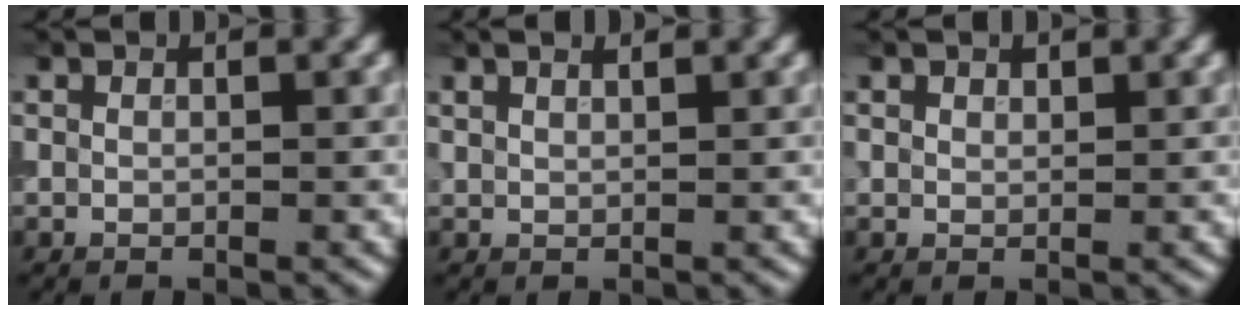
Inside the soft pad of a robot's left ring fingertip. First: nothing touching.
{"total": 2.1, "force": [1.6, 0.8, 1.2], "torque": [-0.008, 0.011, 0.001]}
{"total": 0.7, "force": [0.6, 0.4, 0.1], "torque": [-0.001, -0.001, 0.011]}